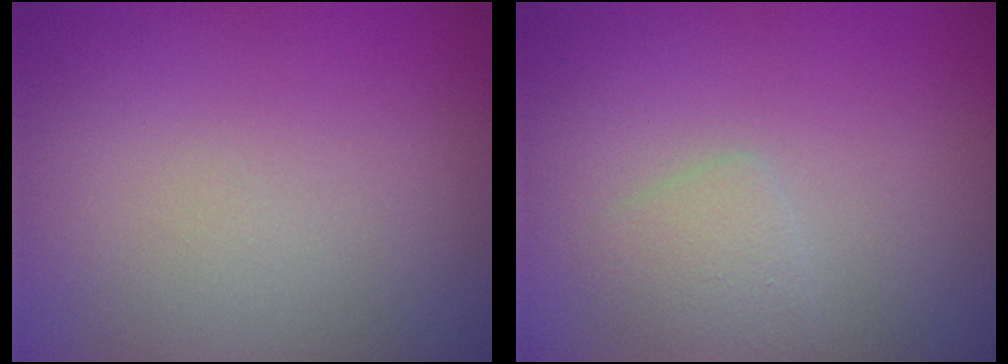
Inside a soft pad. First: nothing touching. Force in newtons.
{"total": 1.6, "press": 1.6, "slide": 0.1}